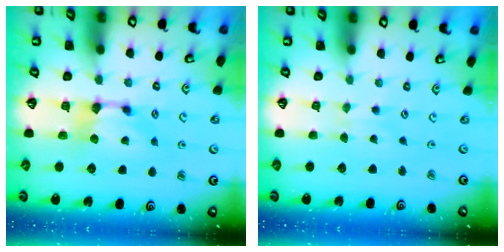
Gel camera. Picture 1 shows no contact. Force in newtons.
{"total": 2.8, "press": 2.7, "slide": 0.4}